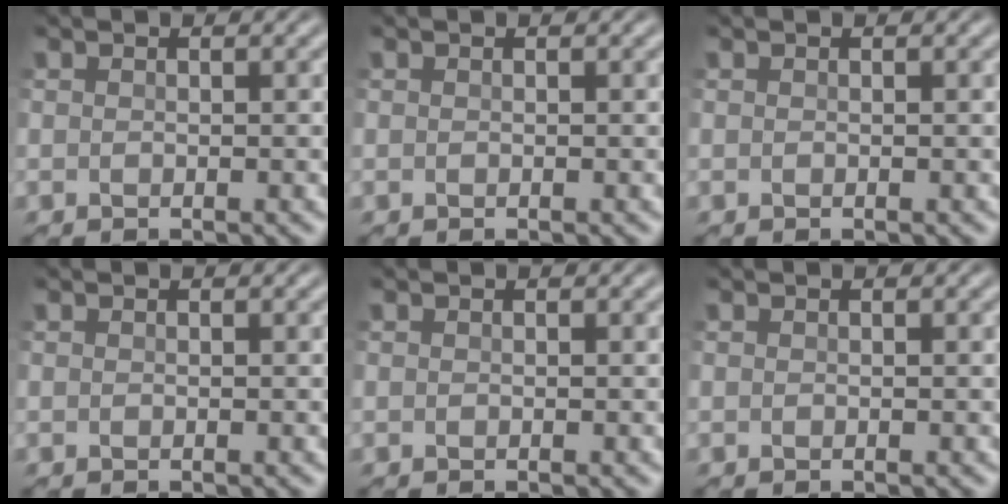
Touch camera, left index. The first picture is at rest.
{"total": 0.0}
{"total": 0.0}
{"total": 0.0}
{"total": 0.0}
{"total": 0.0}